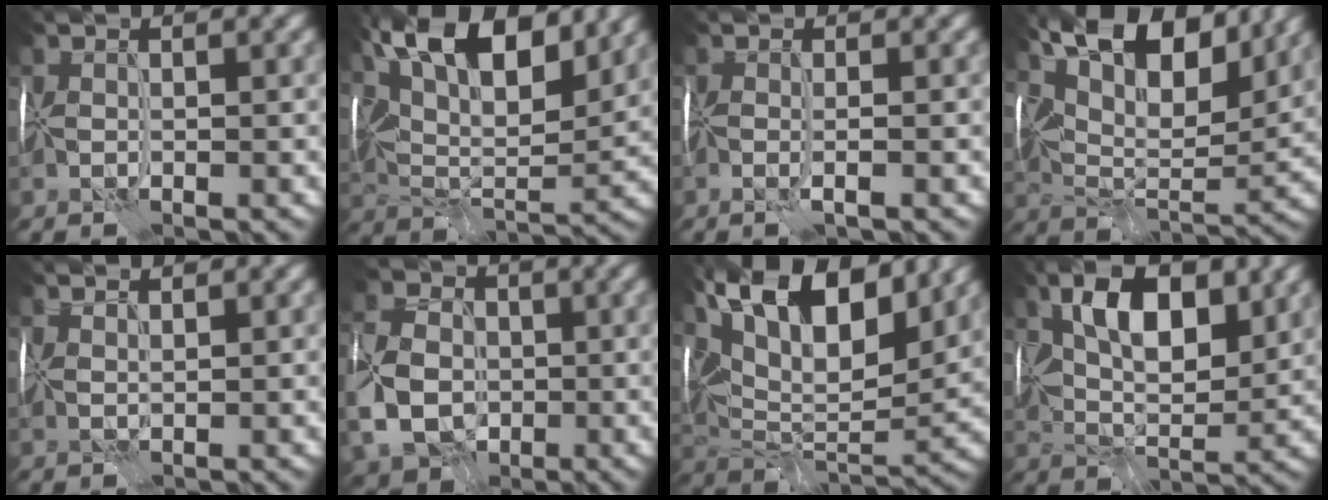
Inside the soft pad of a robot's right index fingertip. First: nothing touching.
{"total": 13.3, "force": [7.2, 5.6, 9.7], "torque": [-0.164, 0.015, 0.121]}
{"total": 0.7, "force": [-0.4, -0.4, 0.5], "torque": [-0.013, -0.005, -0.007]}
{"total": 13.2, "force": [7.7, 5.6, 9.2], "torque": [-0.154, 0.016, 0.125]}
{"total": 0.8, "force": [0.8, 0.0, 0.1], "torque": [-0.006, 0.001, 0.020]}
{"total": 7.6, "force": [-1.1, 6.1, 4.3], "torque": [-0.107, 0.000, -0.034]}
{"total": 16.2, "force": [8.4, 7.3, 11.8], "torque": [-0.205, 0.038, 0.136]}
{"total": 8.3, "force": [3.2, 3.9, 6.6], "torque": [-0.109, 0.001, 0.052]}